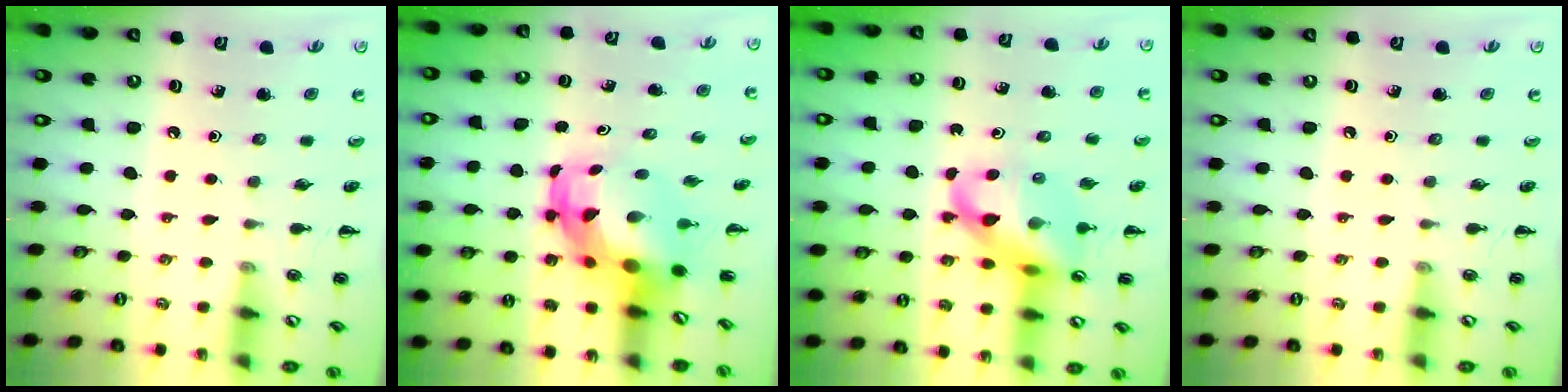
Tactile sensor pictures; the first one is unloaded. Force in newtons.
{"total": 6.0, "press": 5.8, "slide": 1.7}
{"total": 15.1, "press": 14.5, "slide": 4.0}
{"total": 0.0}